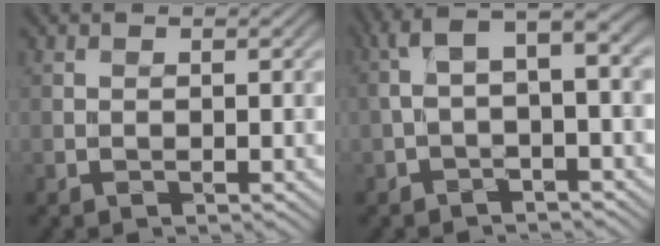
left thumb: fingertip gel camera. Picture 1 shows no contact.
{"total": 4.5, "force": [0.1, 1.1, 4.3], "torque": [-0.089, 0.019, -0.009]}